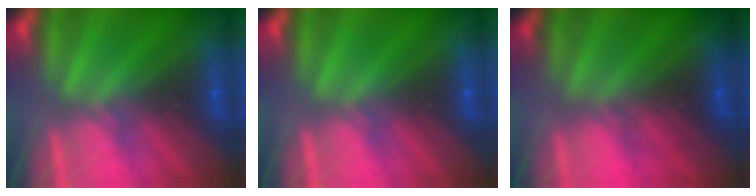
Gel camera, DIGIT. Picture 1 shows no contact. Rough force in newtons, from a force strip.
{"total": 0.0}
{"total": 4.8}